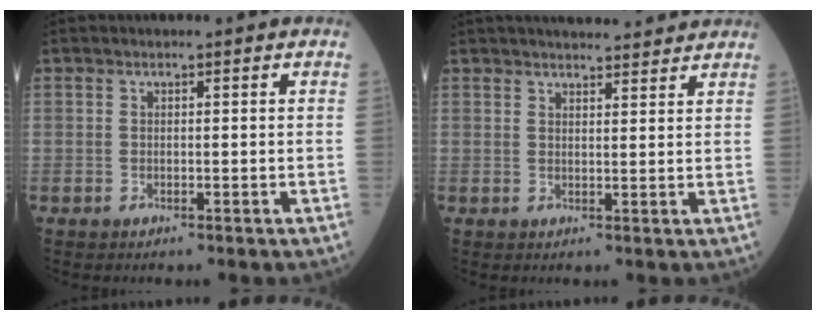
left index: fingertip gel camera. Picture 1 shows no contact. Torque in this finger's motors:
{"motor_torque": [-0.06, -0.84, 0.44, 0.08]}